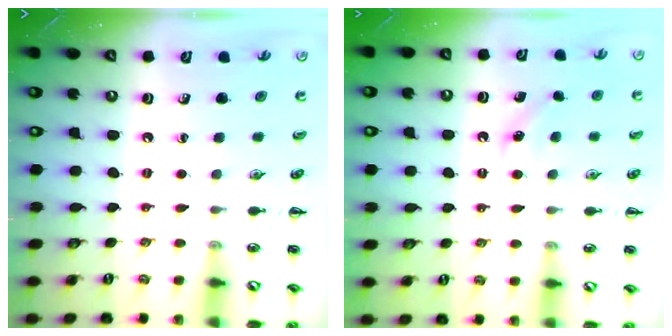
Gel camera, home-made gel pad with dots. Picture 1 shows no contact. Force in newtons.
{"total": 3.1, "press": 3.0, "slide": 0.8}